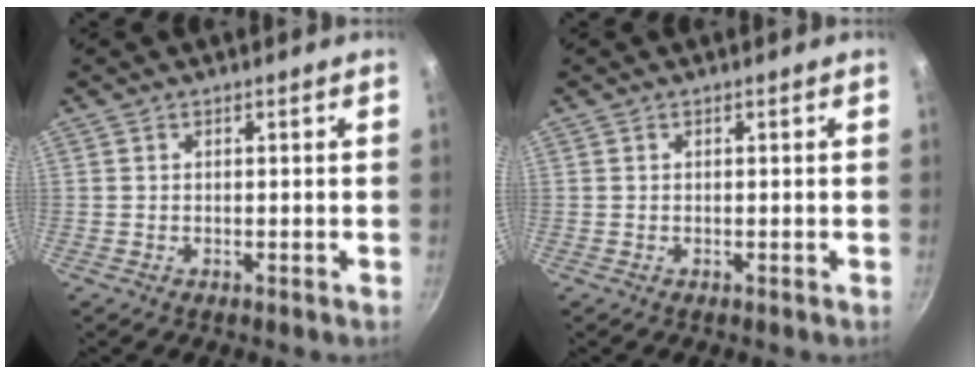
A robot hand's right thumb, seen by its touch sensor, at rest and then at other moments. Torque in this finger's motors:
{"motor_torque": [-0.13, -0.13, -0.14, 0.14, 0.00]}